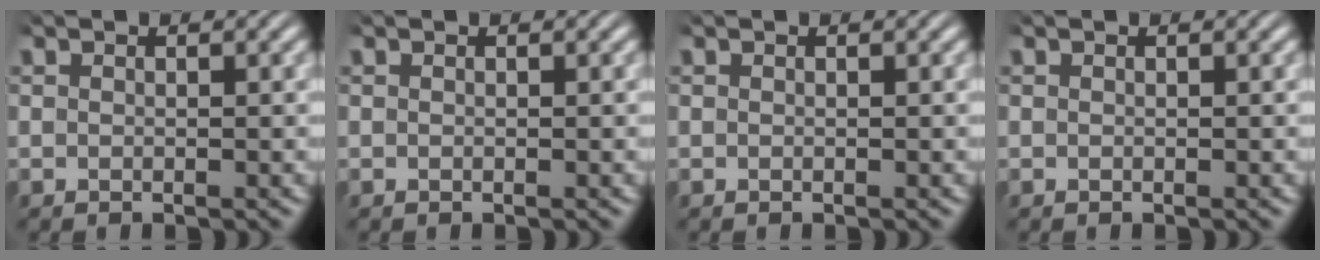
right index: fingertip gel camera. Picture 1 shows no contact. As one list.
[{"total": 0.0}, {"total": 0.0}, {"total": 0.0}]